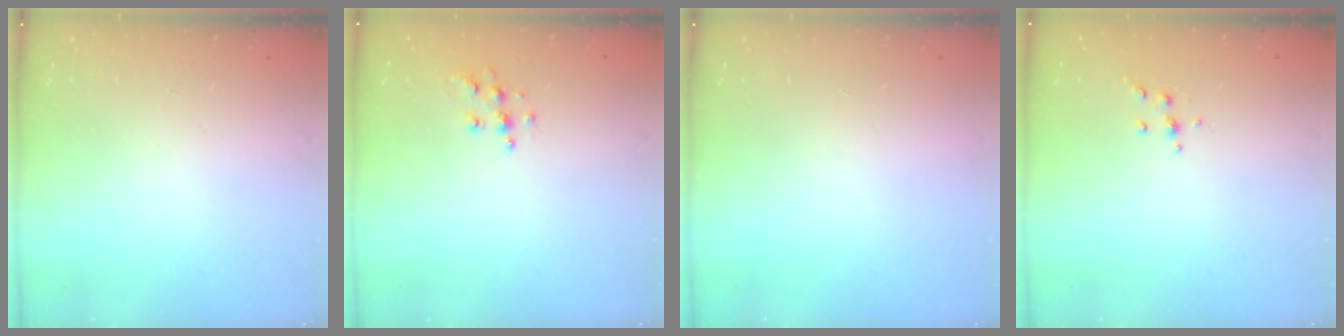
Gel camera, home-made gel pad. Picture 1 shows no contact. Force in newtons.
{"total": 6.3, "press": 6.3, "slide": 0.3}
{"total": 0.0}
{"total": 4.1, "press": 4.0, "slide": 1.0}